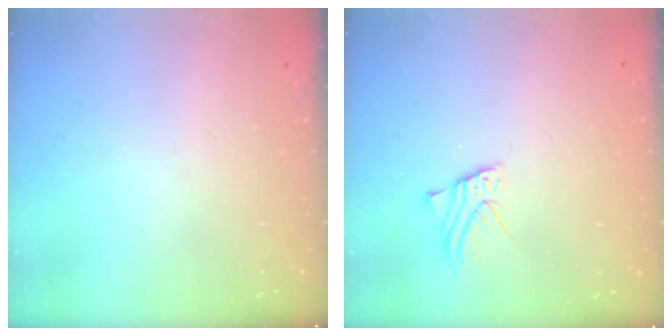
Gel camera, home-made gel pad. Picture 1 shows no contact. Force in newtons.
{"total": 2.1, "press": 2.1, "slide": 0.0}